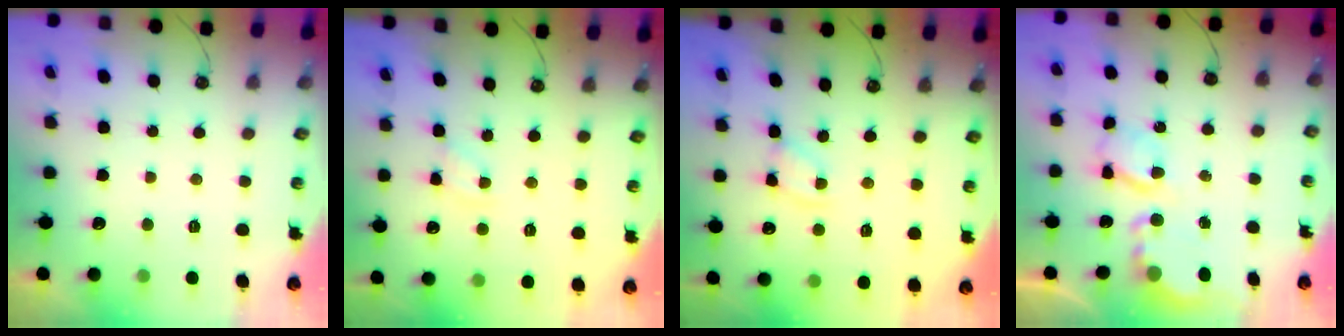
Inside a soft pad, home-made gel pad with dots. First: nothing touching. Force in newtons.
{"total": 3.4, "press": 3.4, "slide": 0.2}
{"total": 2.7, "press": 2.7, "slide": 0.4}
{"total": 6.0, "press": 6.0, "slide": 0.4}